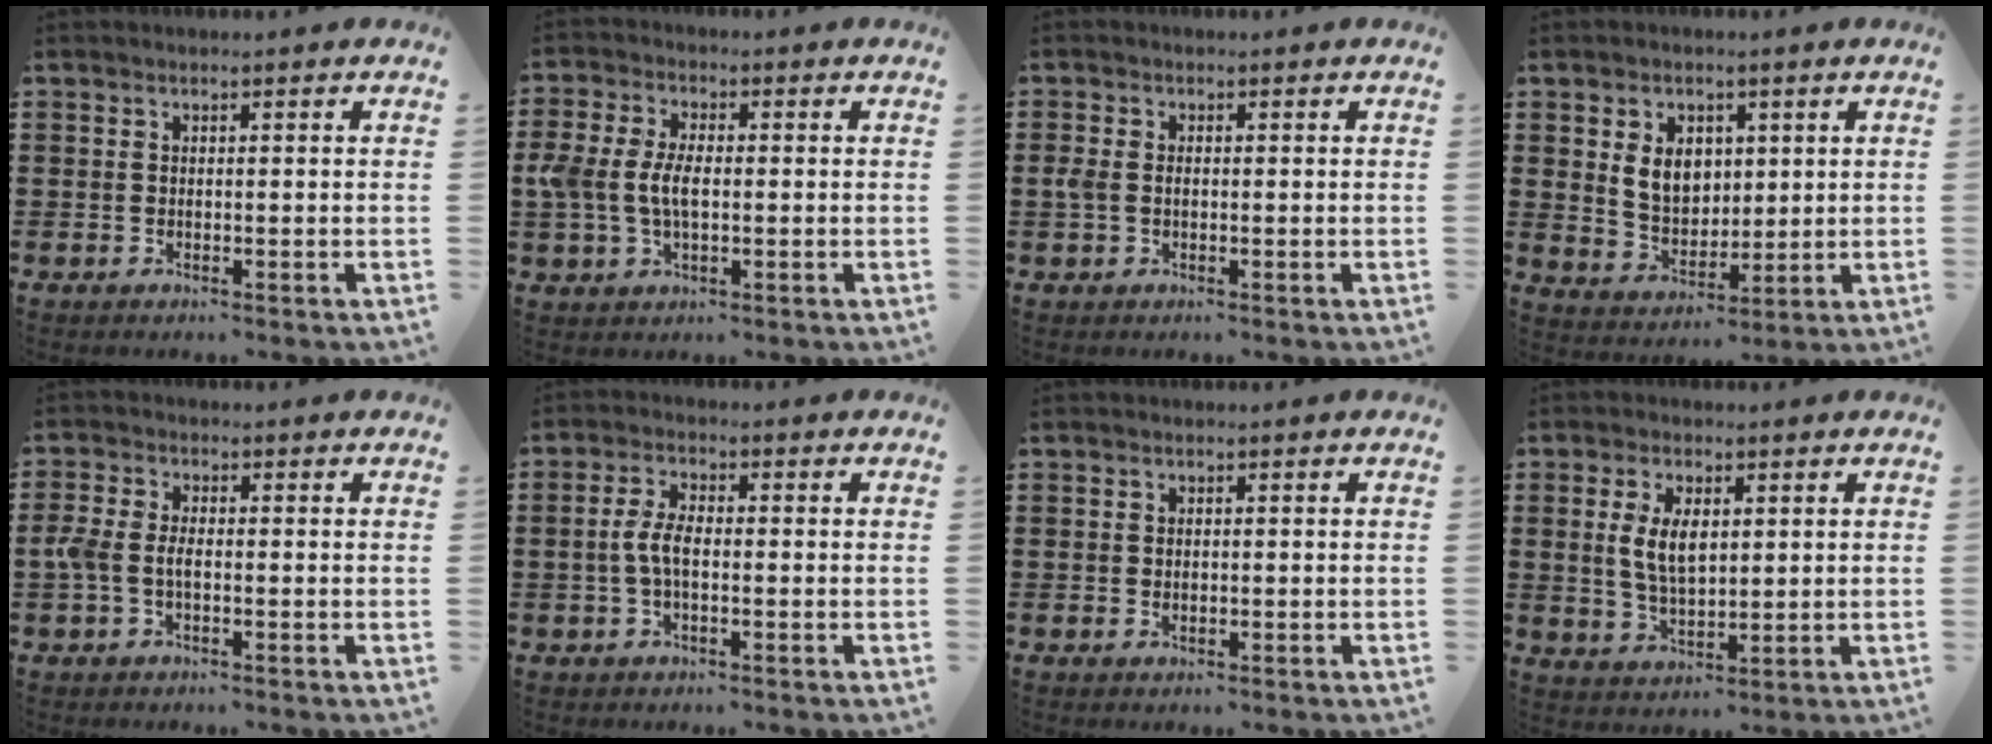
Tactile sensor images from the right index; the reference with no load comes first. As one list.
[{"total": 5.7, "force": [-0.5, 3.2, 4.7], "torque": [-0.124, -0.005, -0.020]}, {"total": 1.8, "force": [-0.2, 1.1, 1.3], "torque": [-0.035, 0.003, -0.008]}, {"total": 6.4, "force": [1.6, 4.7, 3.9], "torque": [-0.076, 0.008, 0.025]}, {"total": 3.1, "force": [-0.8, 1.5, 2.6], "torque": [-0.077, -0.005, -0.025]}, {"total": 4.1, "force": [-0.7, 1.7, 3.7], "torque": [-0.089, -0.002, -0.019]}, {"total": 0.5, "force": [0.0, 0.4, 0.4], "torque": [-0.009, 0.001, 0.001]}, {"total": 5.8, "force": [1.1, 3.0, 4.9], "torque": [-0.102, 0.004, 0.014]}]